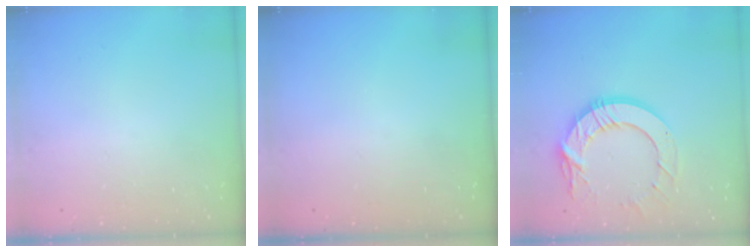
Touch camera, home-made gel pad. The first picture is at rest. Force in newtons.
{"total": 0.0}
{"total": 14.5, "press": 14.5, "slide": 1.3}